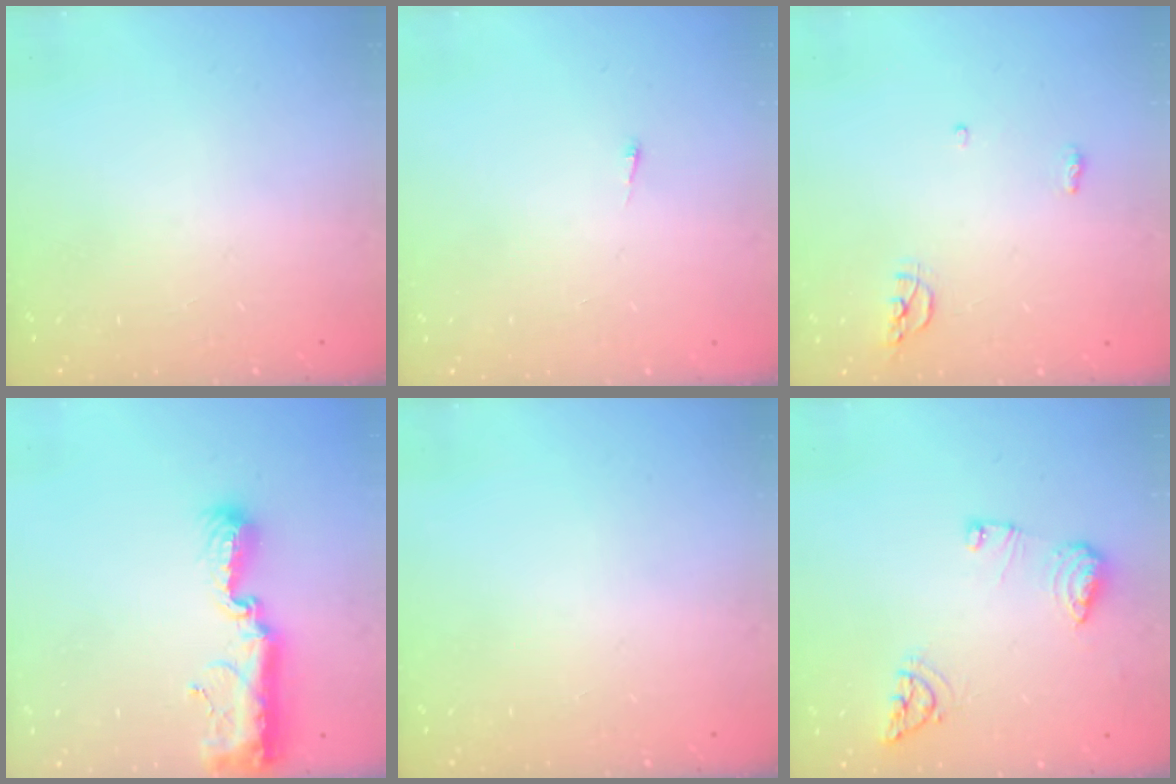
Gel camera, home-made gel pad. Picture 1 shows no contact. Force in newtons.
{"total": 2.6, "press": 2.5, "slide": 0.3}
{"total": 7.2, "press": 5.3, "slide": 4.9}
{"total": 11.5, "press": 11.4, "slide": 0.9}
{"total": 0.0}
{"total": 9.7, "press": 9.6, "slide": 1.1}